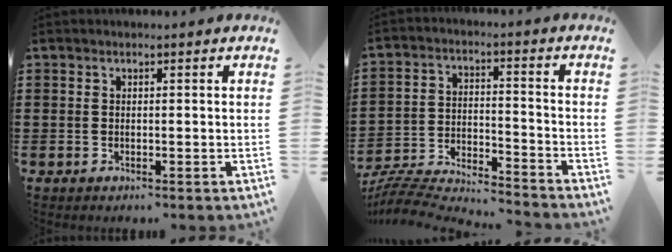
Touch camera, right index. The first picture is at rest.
{"total": 6.2, "force": [-6.1, 0.2, 0.8], "torque": [-0.030, -0.005, -0.129]}